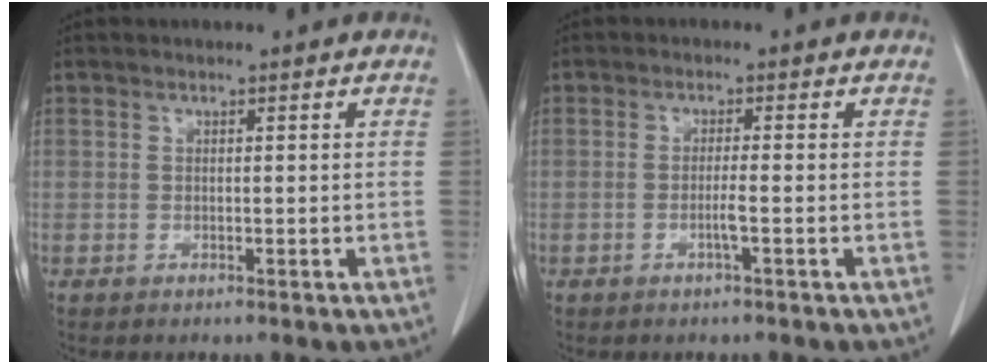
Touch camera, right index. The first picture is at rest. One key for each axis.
{"total": 2.0, "fx": -0.8, "fy": -0.3, "fz": 1.8, "tx": -0.035, "ty": -0.002, "tz": -0.016}